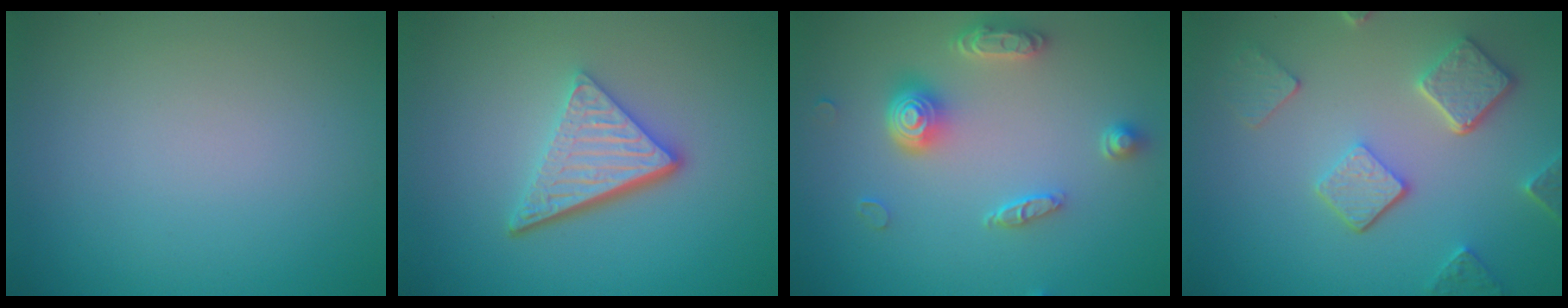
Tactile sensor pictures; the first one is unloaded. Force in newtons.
{"total": 4.9, "press": 3.4, "slide": 3.6}
{"total": 4.3, "press": 3.4, "slide": 2.6}
{"total": 5.1, "press": 3.9, "slide": 3.2}